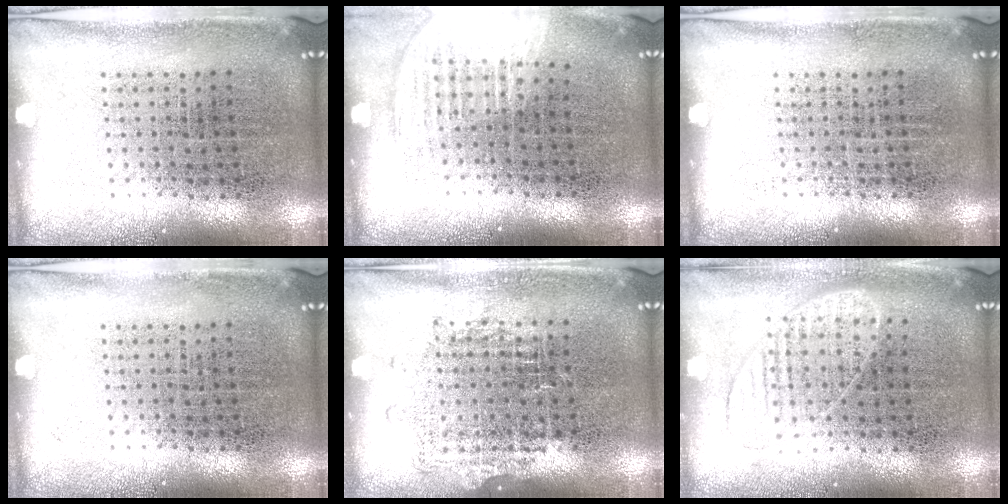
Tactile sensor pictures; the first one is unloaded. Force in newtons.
{"total": 1.1, "press": 1.0, "slide": 0.3}
{"total": 0.0}
{"total": 0.0}
{"total": 1.1, "press": 1.0, "slide": 0.4}
{"total": 0.9, "press": 0.9, "slide": 0.4}